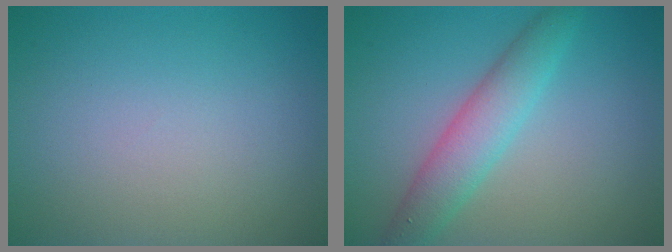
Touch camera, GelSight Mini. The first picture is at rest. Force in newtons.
{"total": 4.0, "press": 4.0, "slide": 0.1}